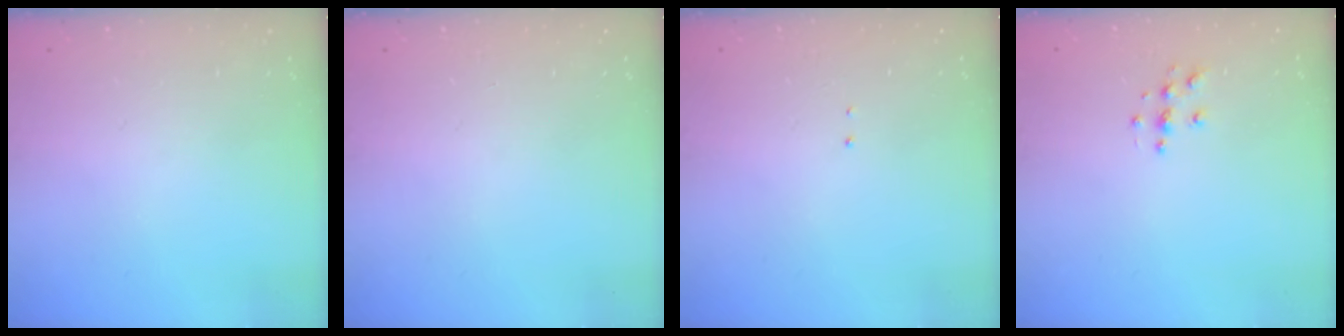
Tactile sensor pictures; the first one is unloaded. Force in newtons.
{"total": 0.0}
{"total": 1.3, "press": 1.2, "slide": 0.6}
{"total": 4.6, "press": 4.6, "slide": 0.5}